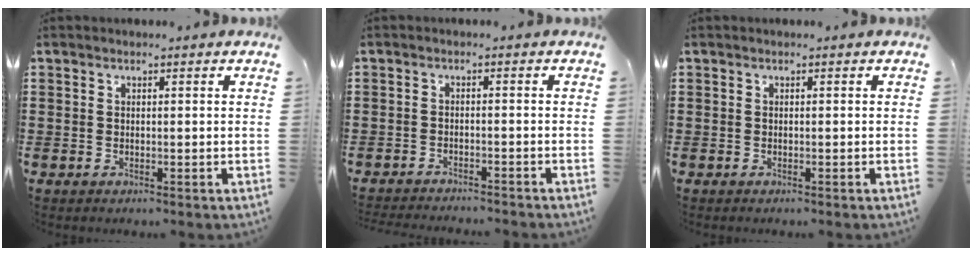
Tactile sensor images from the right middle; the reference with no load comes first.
{"total": 2.2, "force": [-2.2, 0.0, -0.1], "torque": [-0.004, 0.002, -0.047]}
{"total": 0.0}